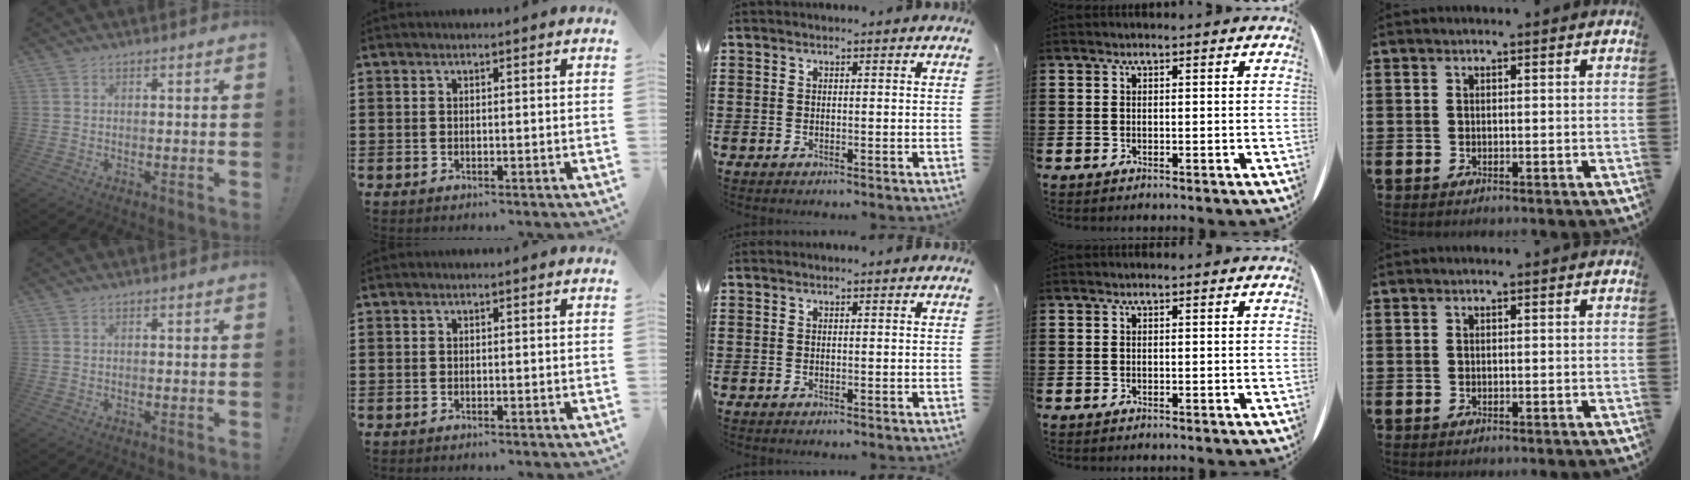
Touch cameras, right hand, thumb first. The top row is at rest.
{}